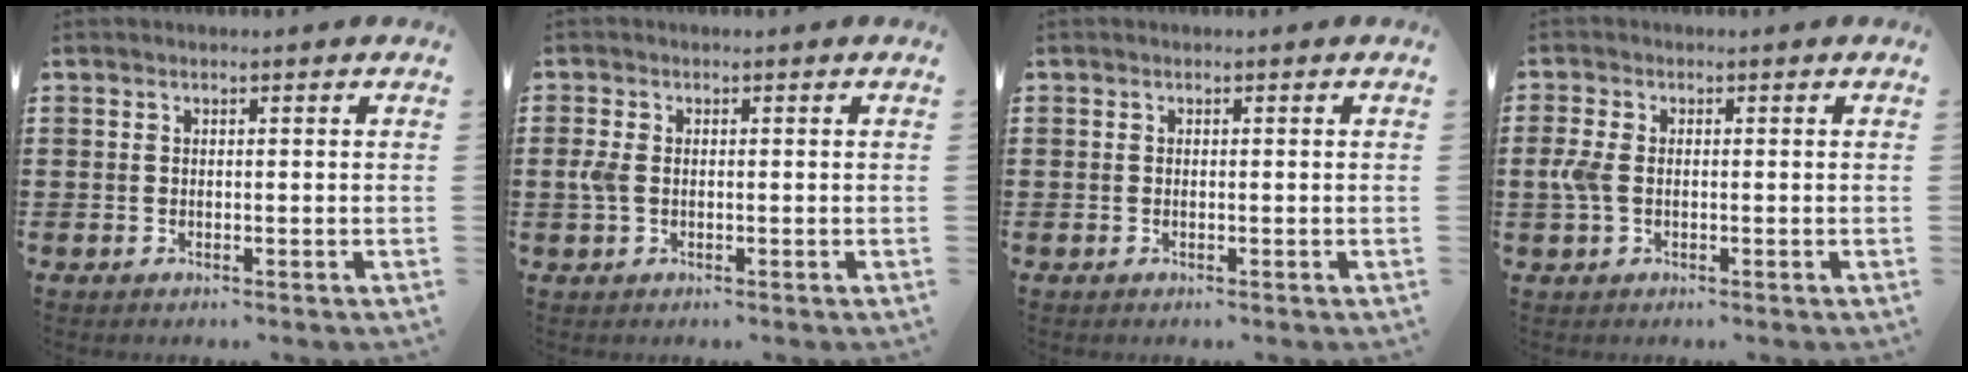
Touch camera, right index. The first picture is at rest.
{"total": 2.6, "force": [-0.2, 1.5, 2.1], "torque": [-0.065, -0.003, -0.012]}
{"total": 0.0}
{"total": 3.3, "force": [-0.4, 1.8, 2.7], "torque": [-0.074, -0.004, -0.014]}